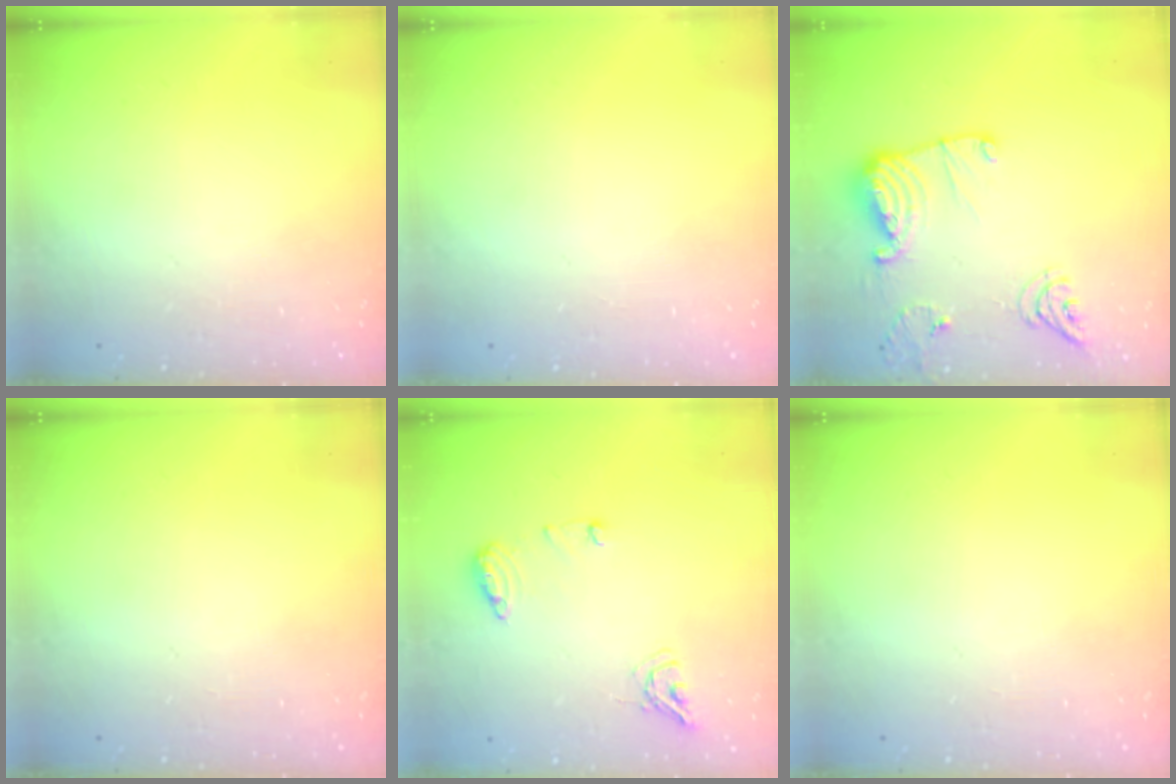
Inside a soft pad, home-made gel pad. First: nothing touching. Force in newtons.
{"total": 0.0}
{"total": 12.9, "press": 12.9, "slide": 0.7}
{"total": 0.0}
{"total": 8.8, "press": 8.8, "slide": 0.5}
{"total": 0.0}